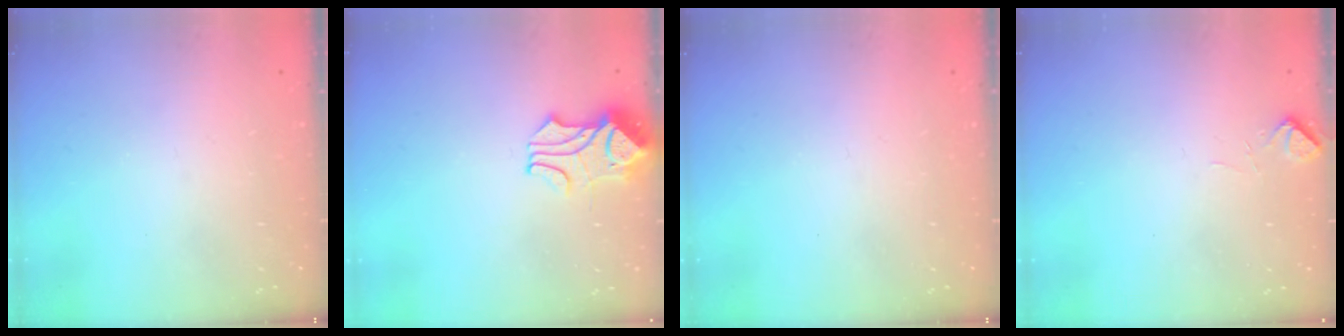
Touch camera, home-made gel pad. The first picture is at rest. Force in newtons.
{"total": 1.7, "press": 1.4, "slide": 1.0}
{"total": 0.0}
{"total": 2.7, "press": 2.6, "slide": 0.6}